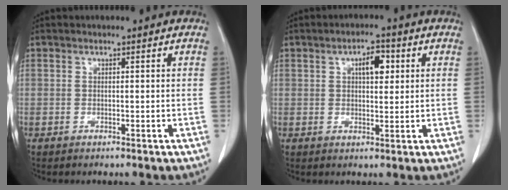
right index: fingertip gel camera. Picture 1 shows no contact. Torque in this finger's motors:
{"motor_torque": [0.29, 0.28, 0.07, 0.05]}